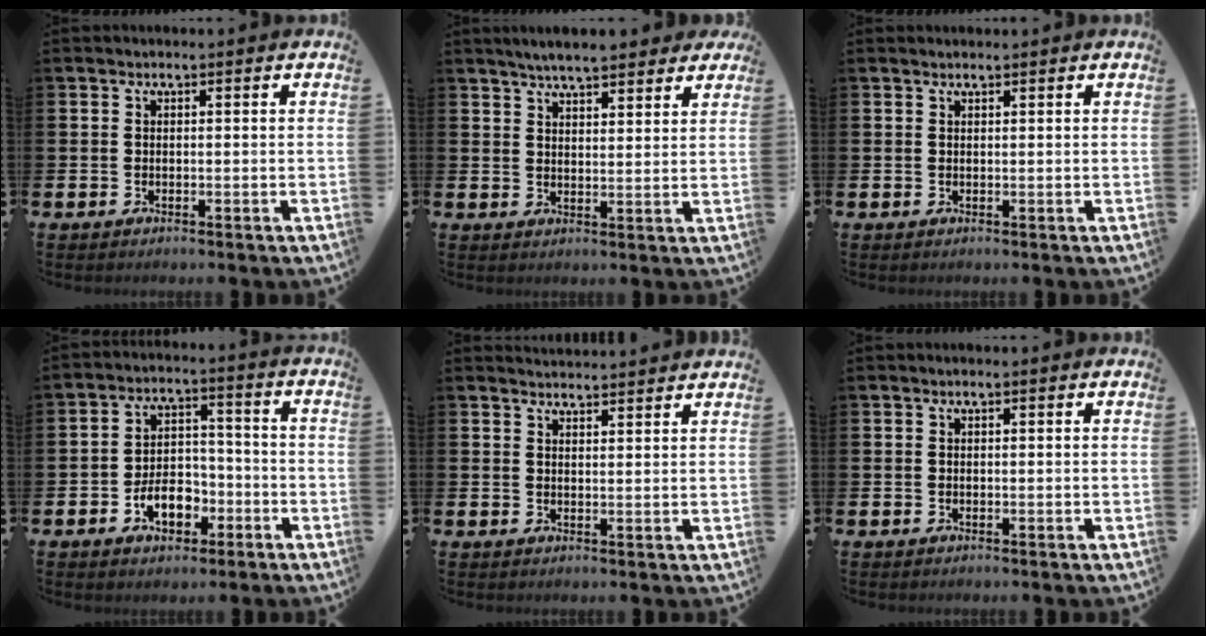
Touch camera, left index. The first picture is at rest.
{"total": 5.3, "force": [5.0, 0.8, 1.5], "torque": [-0.036, -0.018, 0.089]}
{"total": 0.8, "force": [0.8, 0.1, 0.2], "torque": [0.010, -0.005, 0.011]}
{"total": 5.8, "force": [-2.7, 3.8, 3.5], "torque": [-0.045, 0.008, -0.053]}
{"total": 3.0, "force": [3.0, -0.1, -0.2], "torque": [0.004, -0.020, 0.053]}
{"total": 0.5, "force": [0.4, 0.0, 0.4], "torque": [-0.001, -0.001, 0.005]}